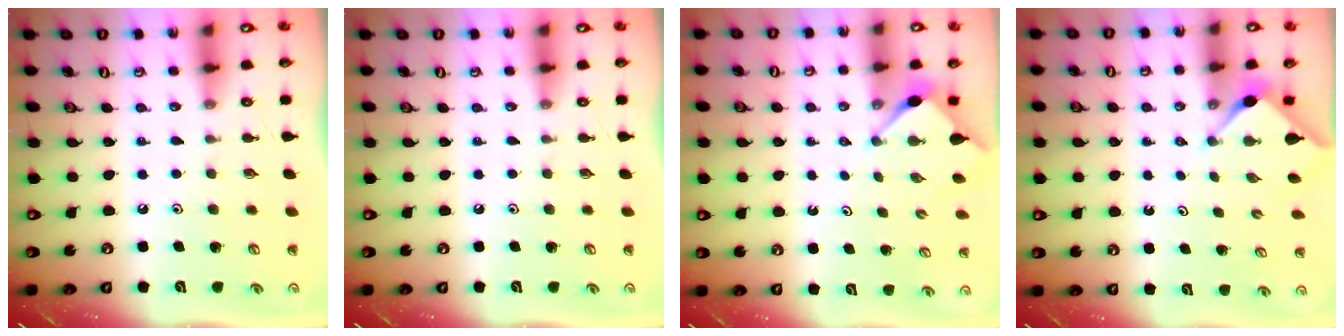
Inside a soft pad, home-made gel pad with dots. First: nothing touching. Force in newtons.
{"total": 0.0}
{"total": 2.9, "press": 2.9, "slide": 0.3}
{"total": 3.0, "press": 3.0, "slide": 0.3}